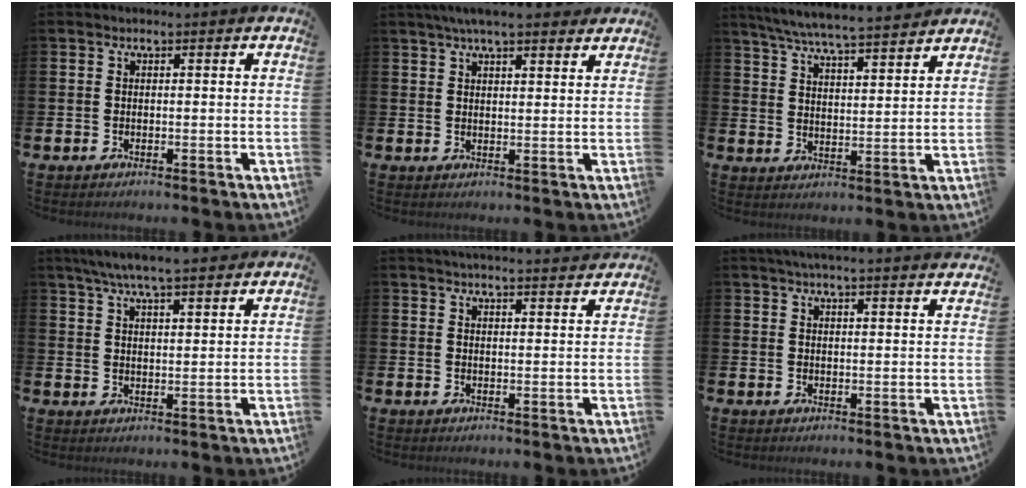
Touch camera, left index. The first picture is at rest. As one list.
[{"total": 5.1, "force": [4.6, 0.7, 2.1], "torque": [-0.036, -0.014, 0.079]}, {"total": 6.8, "force": [6.6, 0.0, 1.7], "torque": [-0.054, -0.044, 0.115]}, {"total": 6.5, "force": [6.0, 0.5, 2.5], "torque": [-0.055, -0.019, 0.106]}, {"total": 3.5, "force": [3.5, -0.3, 0.2], "torque": [-0.004, -0.022, 0.062]}, {"total": 3.7, "force": [3.6, -0.7, 0.7], "torque": [-0.020, -0.015, 0.065]}]